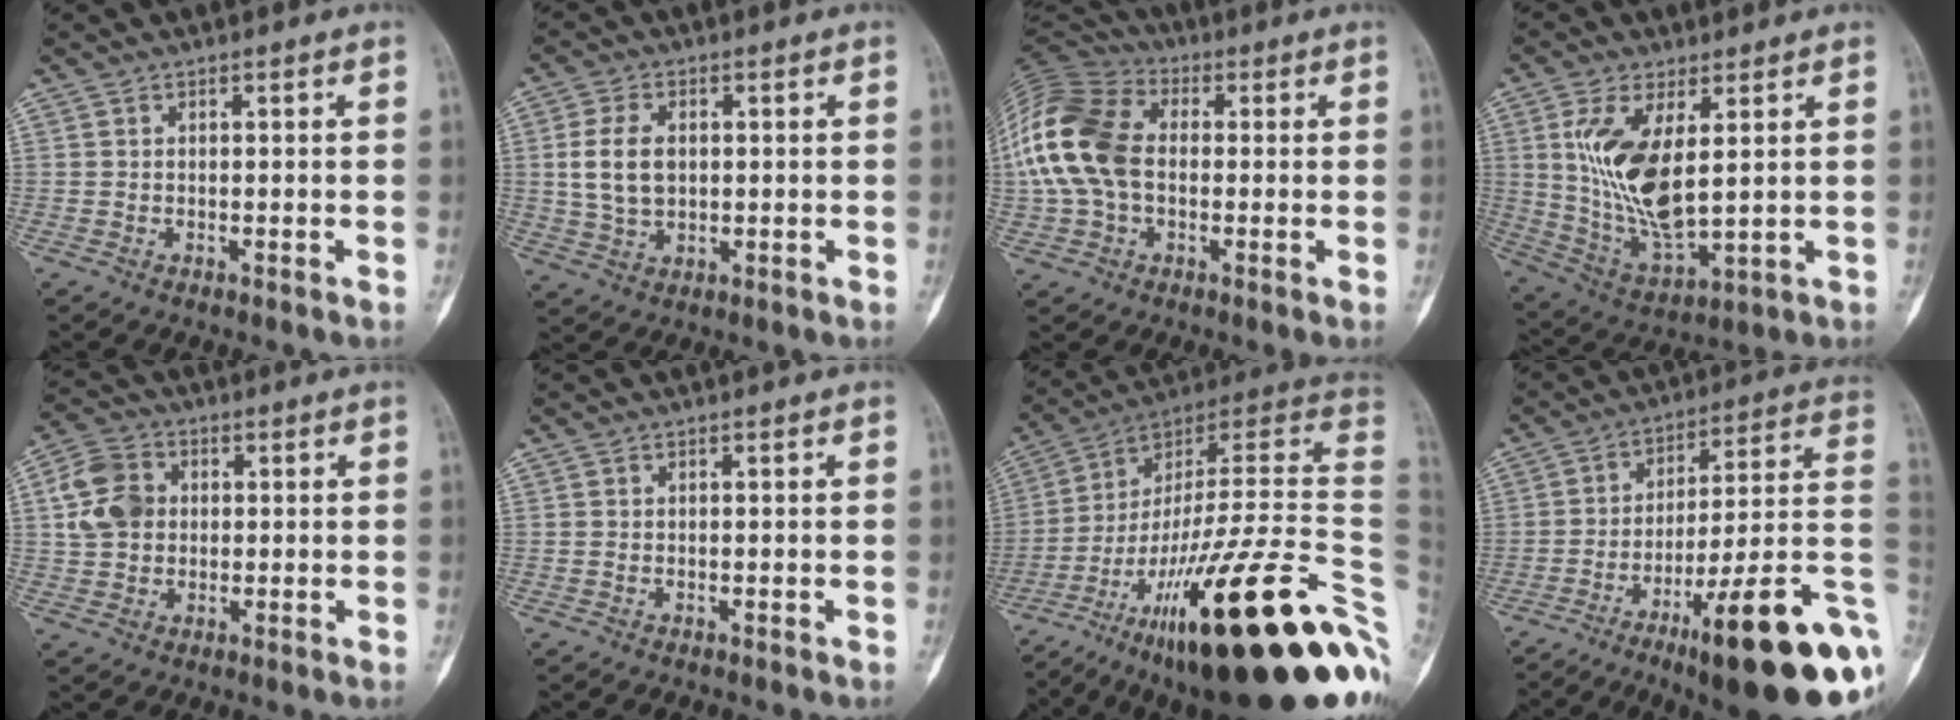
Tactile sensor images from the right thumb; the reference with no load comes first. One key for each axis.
{"total": 7.9, "fx": 0.9, "fy": 5.2, "fz": 5.9, "tx": -0.111, "ty": -0.003, "tz": 0.023}
{"total": 18.1, "fx": 0.3, "fy": 12.2, "fz": 13.4, "tx": -0.293, "ty": 0.027, "tz": -0.002}
{"total": 14.8, "fx": 3.0, "fy": 6.4, "fz": 13.1, "tx": -0.259, "ty": -0.023, "tz": 0.073}
{"total": 8.8, "fx": 1.2, "fy": 6.9, "fz": 5.2, "tx": -0.086, "ty": 0.013, "tz": 0.015}
{"total": 0.0}
{"total": 38.0, "fx": -12.8, "fy": 8.8, "fz": 34.7, "tx": -0.437, "ty": 0.086, "tz": -0.208}
{"total": 22.3, "fx": -8.6, "fy": 4.3, "fz": 20.1, "tx": -0.224, "ty": 0.050, "tz": -0.122}